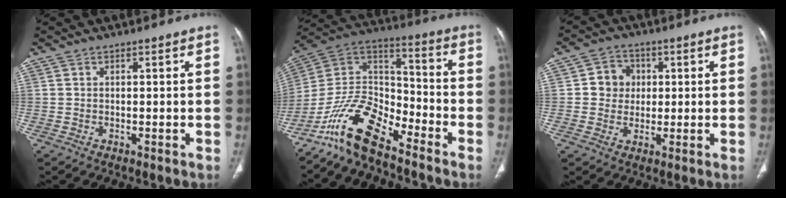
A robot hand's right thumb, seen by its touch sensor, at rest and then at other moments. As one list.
[{"total": 15.0, "force": [-11.3, 5.9, 8.1], "torque": [-0.131, 0.090, -0.220]}, {"total": 6.2, "force": [0.7, 5.8, 2.2], "torque": [0.000, 0.007, 0.006]}]